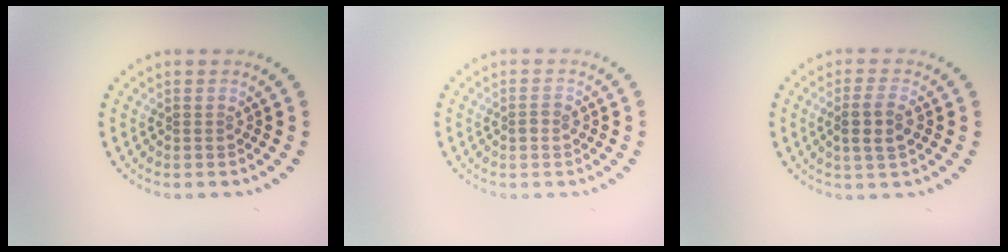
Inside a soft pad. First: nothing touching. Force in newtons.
{"total": 0.9, "press": 0.9, "slide": 0.3}
{"total": 2.7, "press": 2.6, "slide": 0.9}